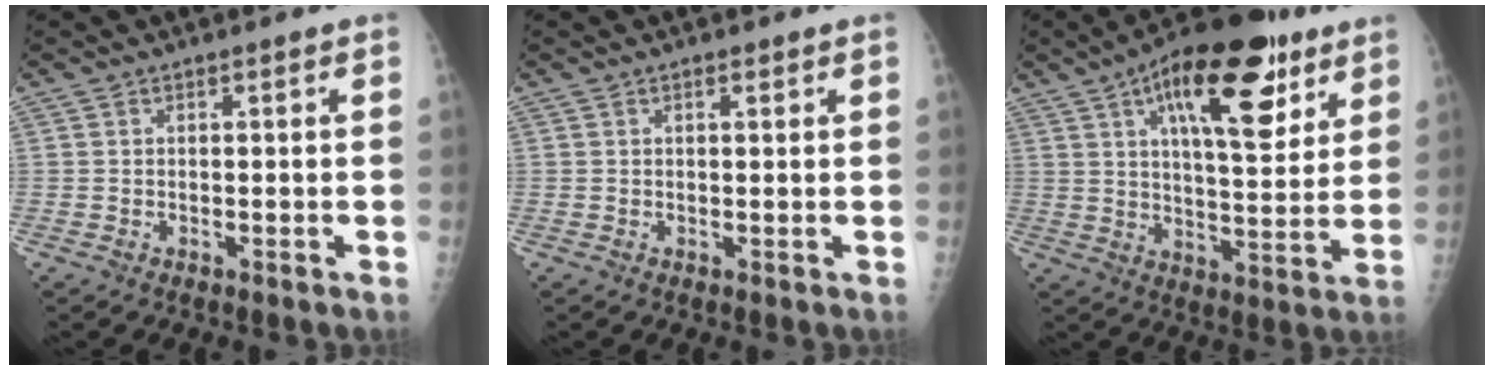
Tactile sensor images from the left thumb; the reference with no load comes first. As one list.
[{"total": 0.9, "force": [0.5, 0.4, 0.7], "torque": [-0.010, -0.001, 0.008]}, {"total": 20.9, "force": [10.2, 8.2, 16.3], "torque": [-0.218, -0.026, 0.153]}]